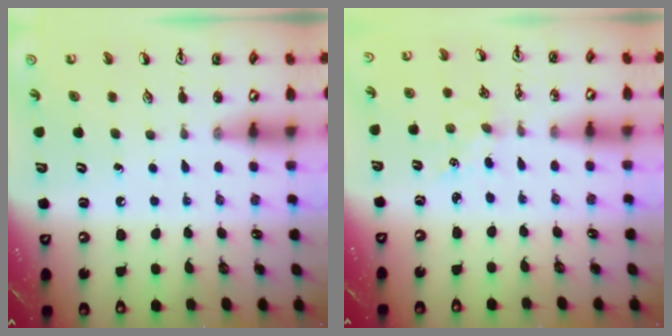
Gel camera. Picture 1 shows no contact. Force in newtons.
{"total": 2.7, "press": 2.7, "slide": 0.4}